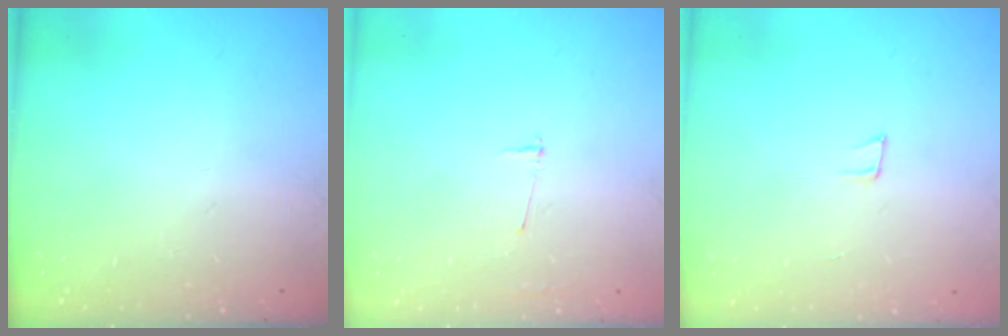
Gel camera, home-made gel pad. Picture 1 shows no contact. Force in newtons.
{"total": 2.7, "press": 2.7, "slide": 0.3}
{"total": 4.3, "press": 4.3, "slide": 0.4}